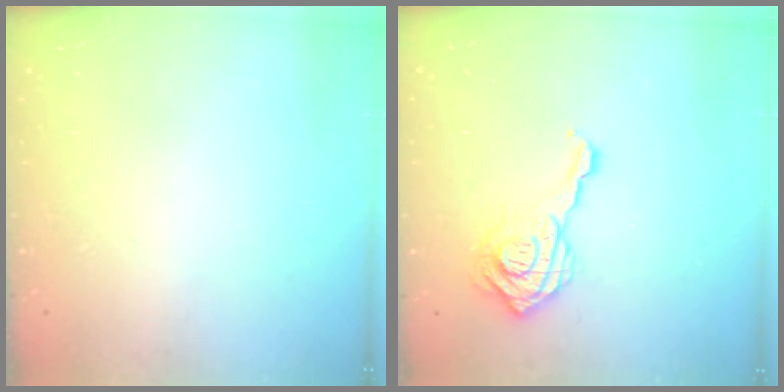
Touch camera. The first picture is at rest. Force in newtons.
{"total": 13.8, "press": 13.8, "slide": 1.3}